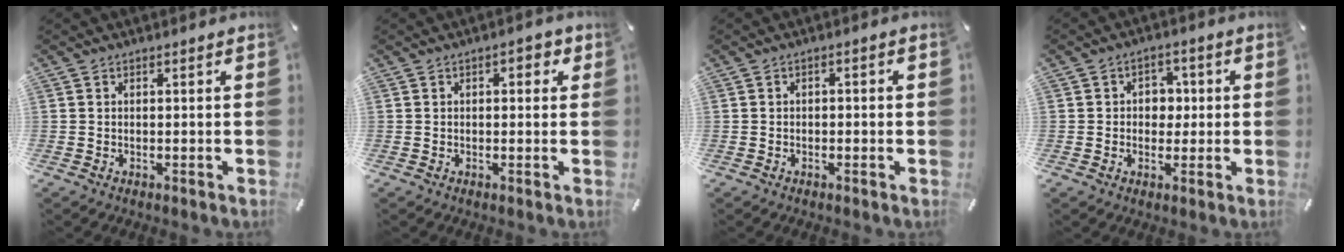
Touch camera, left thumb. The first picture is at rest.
{"total": 2.5, "force": [0.4, 1.5, 1.9], "torque": [-0.023, 0.004, 0.002]}
{"total": 1.2, "force": [-0.8, 0.6, 0.7], "torque": [-0.014, 0.004, -0.018]}
{"total": 5.3, "force": [0.1, 4.6, 2.7], "torque": [-0.036, 0.003, -0.004]}